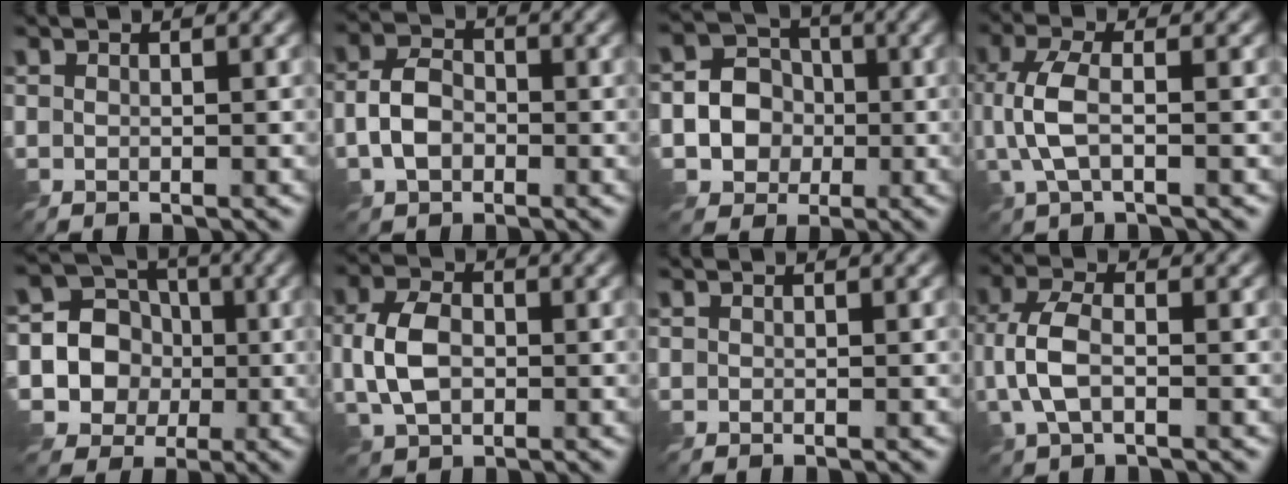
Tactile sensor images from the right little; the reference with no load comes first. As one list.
[{"total": 4.1, "force": [-1.3, 2.8, 2.6], "torque": [-0.051, 0.003, -0.033]}, {"total": 5.1, "force": [-1.1, 4.6, 2.0], "torque": [-0.016, 0.005, -0.037]}, {"total": 4.4, "force": [-0.6, 1.9, 4.0], "torque": [-0.099, 0.001, -0.016]}, {"total": 9.6, "force": [-1.6, 9.0, 2.9], "torque": [-0.069, 0.011, -0.051]}, {"total": 5.0, "force": [-0.6, 3.4, 3.6], "torque": [-0.080, 0.001, -0.016]}, {"total": 0.0}, {"total": 4.6, "force": [-1.1, 2.3, 3.8], "torque": [-0.093, 0.003, -0.026]}]